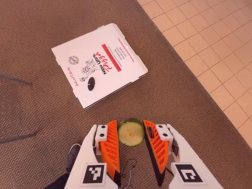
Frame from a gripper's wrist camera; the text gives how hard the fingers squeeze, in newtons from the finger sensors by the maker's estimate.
{"total": 7.3, "left": 7.3, "right": 7.2}